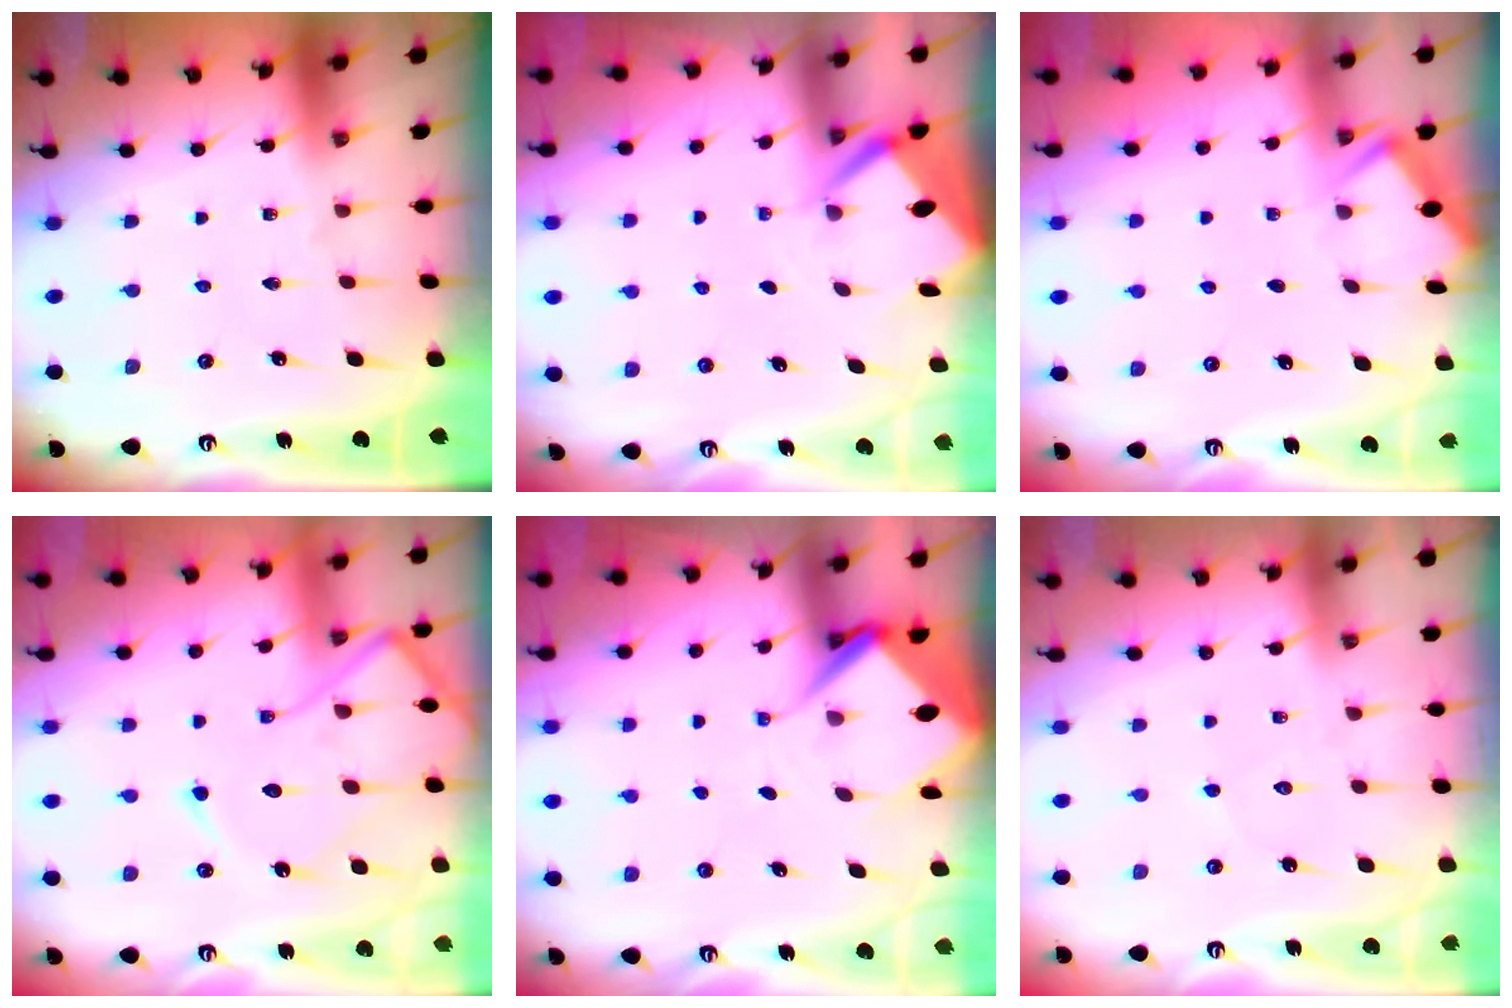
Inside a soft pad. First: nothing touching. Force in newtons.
{"total": 2.9, "press": 2.9, "slide": 0.3}
{"total": 2.0, "press": 2.0, "slide": 0.3}
{"total": 14.5, "press": 14.4, "slide": 1.6}
{"total": 6.1, "press": 6.1, "slide": 0.5}
{"total": 3.3, "press": 3.3, "slide": 0.3}